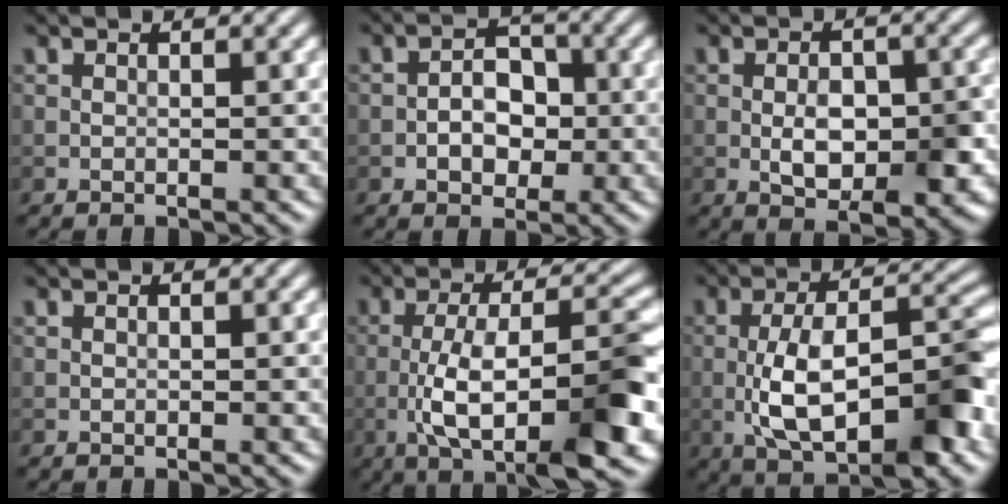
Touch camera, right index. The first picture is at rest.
{"total": 3.3, "force": [-0.7, 2.3, 2.3], "torque": [-0.033, 0.007, -0.014]}
{"total": 5.5, "force": [-0.9, 3.1, 4.5], "torque": [-0.074, -0.003, -0.013]}
{"total": 0.0}
{"total": 11.0, "force": [-3.5, 3.5, 9.8], "torque": [-0.158, 0.010, -0.056]}
{"total": 10.3, "force": [-2.9, 4.1, 9.0], "torque": [-0.151, 0.009, -0.049]}